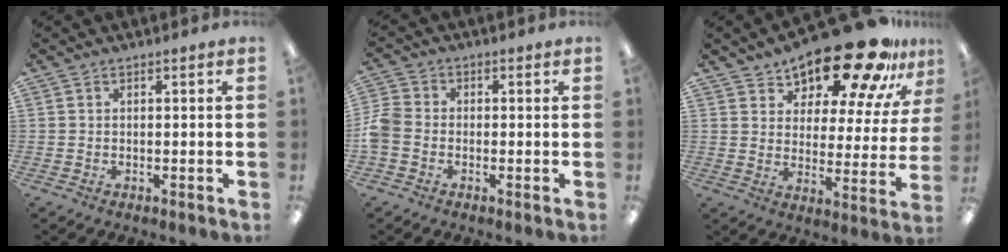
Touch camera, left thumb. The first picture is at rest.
{"total": 5.6, "force": [-1.8, 4.2, 3.2], "torque": [-0.070, 0.015, -0.032]}
{"total": 20.2, "force": [16.7, 6.0, 9.6], "torque": [-0.153, -0.123, 0.281]}